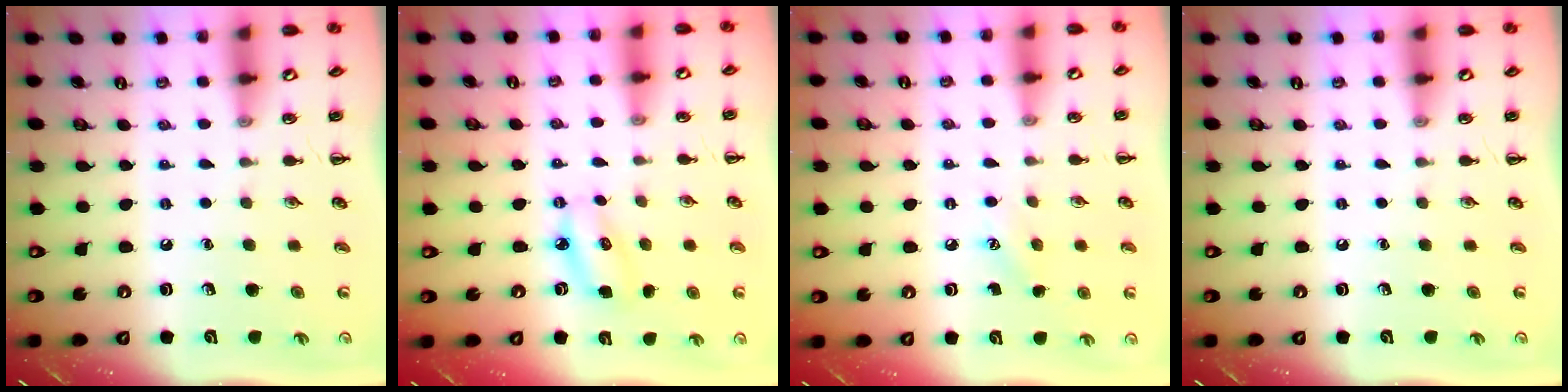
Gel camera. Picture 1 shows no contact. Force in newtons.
{"total": 6.0, "press": 5.9, "slide": 1.4}
{"total": 5.4, "press": 5.2, "slide": 1.3}
{"total": 0.0}